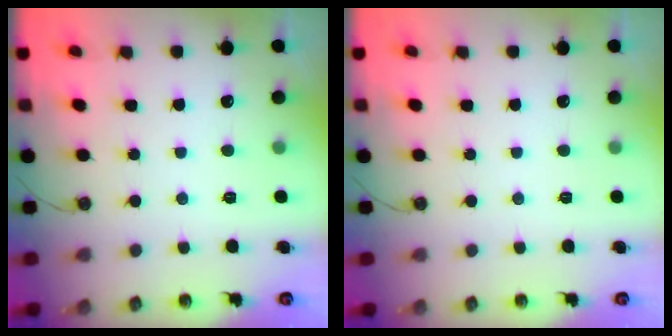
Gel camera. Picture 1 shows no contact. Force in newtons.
{"total": 0.0}